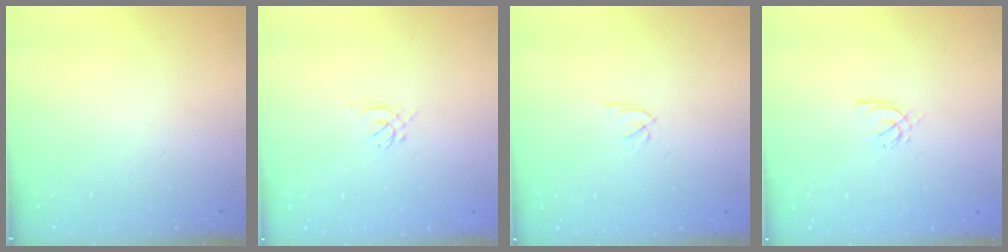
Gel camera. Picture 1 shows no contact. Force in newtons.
{"total": 1.6, "press": 1.5, "slide": 0.6}
{"total": 1.8, "press": 1.7, "slide": 0.5}
{"total": 1.7, "press": 1.6, "slide": 0.5}